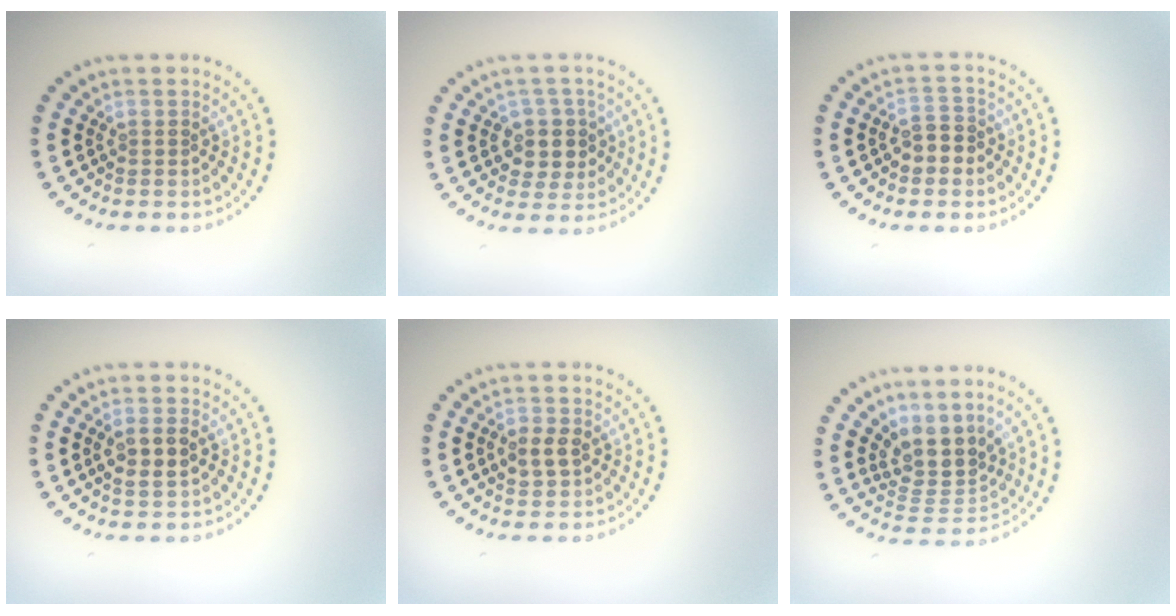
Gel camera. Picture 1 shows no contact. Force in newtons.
{"total": 3.2, "press": 3.0, "slide": 1.3}
{"total": 2.4, "press": 2.3, "slide": 0.8}
{"total": 2.6, "press": 2.5, "slide": 0.6}
{"total": 2.5, "press": 2.5, "slide": 0.4}
{"total": 4.1, "press": 3.2, "slide": 2.5}